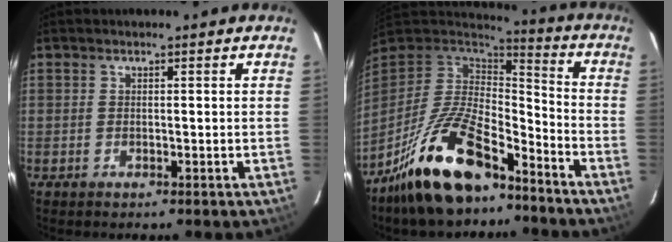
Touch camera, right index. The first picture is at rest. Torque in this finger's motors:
{"motor_torque": [1.04, -1.10, 1.05, 0.21]}